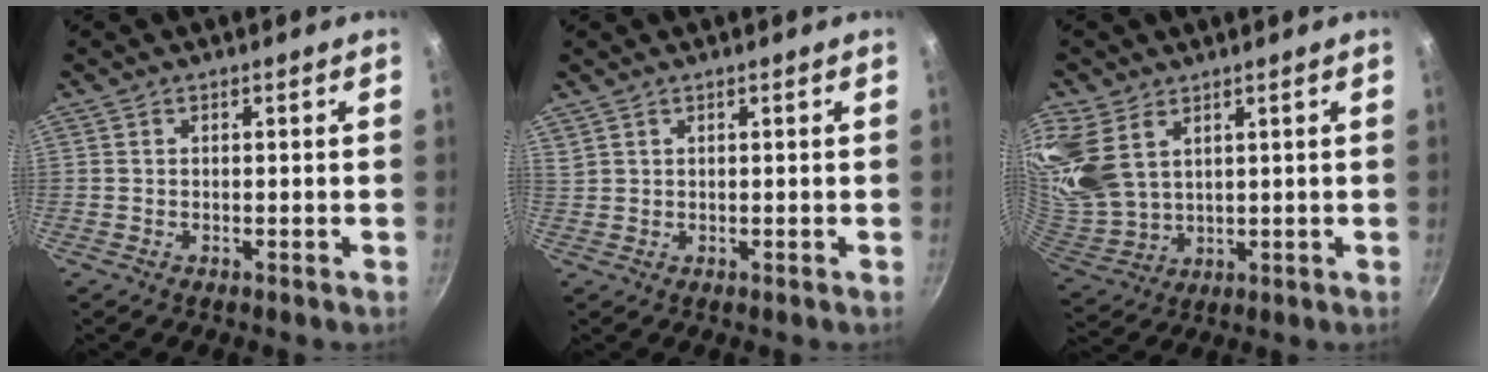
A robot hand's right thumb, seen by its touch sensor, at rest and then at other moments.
{"total": 1.2, "force": [1.0, 0.6, 0.4], "torque": [-0.004, 0.000, 0.022]}
{"total": 15.0, "force": [7.3, 9.9, 8.6], "torque": [-0.193, -0.017, 0.163]}